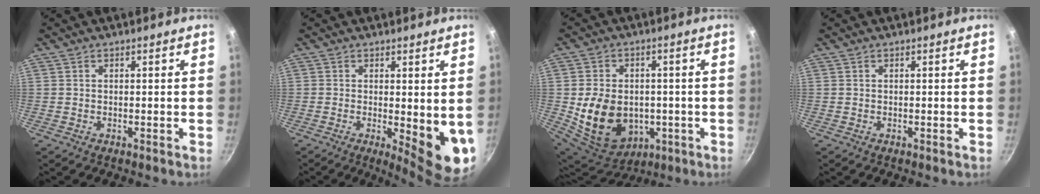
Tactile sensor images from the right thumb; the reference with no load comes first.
{"total": 9.1, "force": [-0.5, 2.9, 8.6], "torque": [-0.096, -0.018, 0.001]}
{"total": 16.2, "force": [-2.1, 12.5, 10.1], "torque": [-0.164, -0.001, -0.012]}
{"total": 0.0}